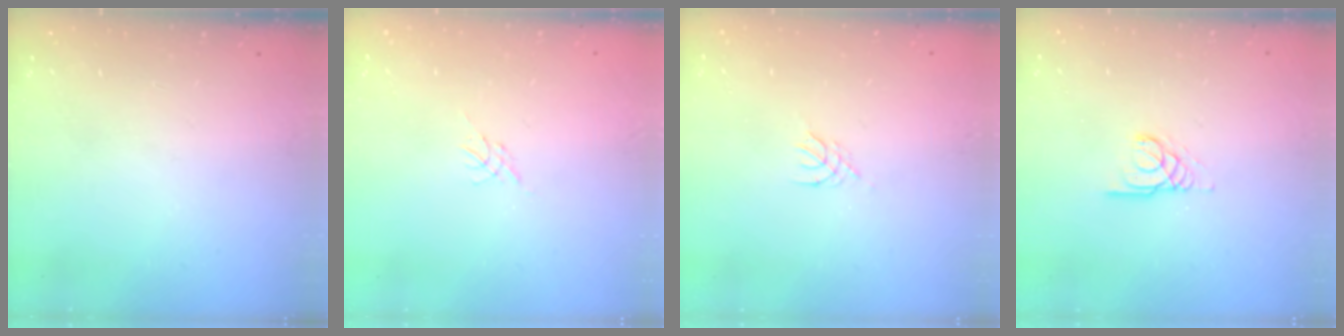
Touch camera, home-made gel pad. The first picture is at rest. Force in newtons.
{"total": 0.0}
{"total": 1.2, "press": 1.2, "slide": 0.3}
{"total": 3.0, "press": 3.0, "slide": 0.1}